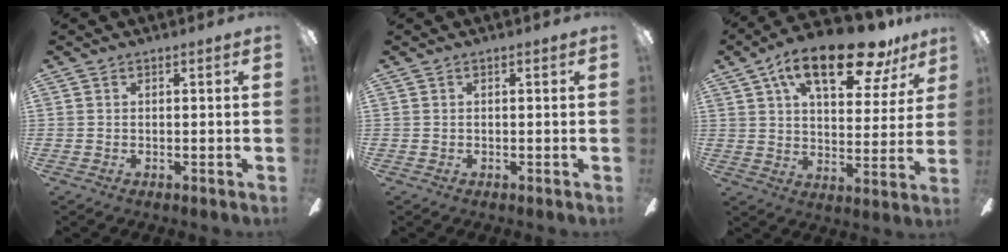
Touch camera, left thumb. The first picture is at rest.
{"total": 0.0}
{"total": 19.9, "force": [12.4, 7.8, 13.5], "torque": [-0.214, -0.053, 0.203]}